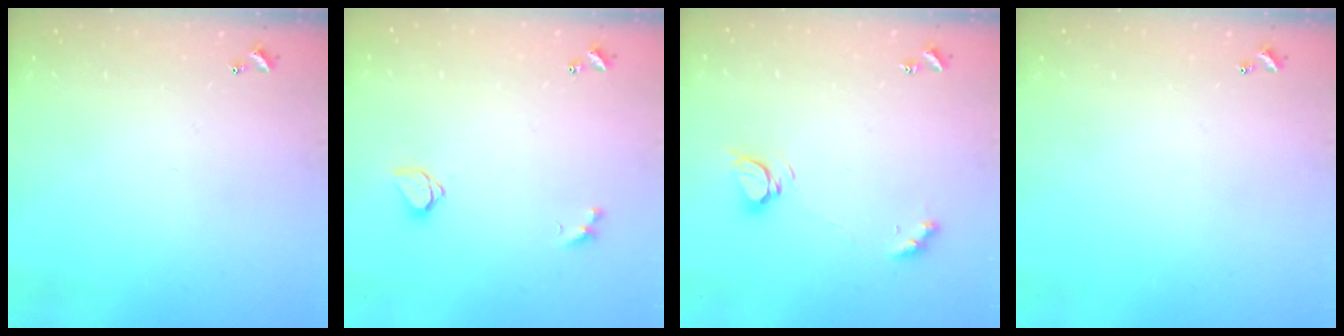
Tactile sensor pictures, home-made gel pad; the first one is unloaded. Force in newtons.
{"total": 1.5, "press": 1.5, "slide": 0.3}
{"total": 5.5, "press": 5.5, "slide": 0.7}
{"total": 0.0}